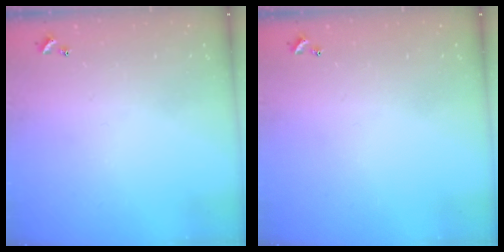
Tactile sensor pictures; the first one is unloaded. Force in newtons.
{"total": 0.0}